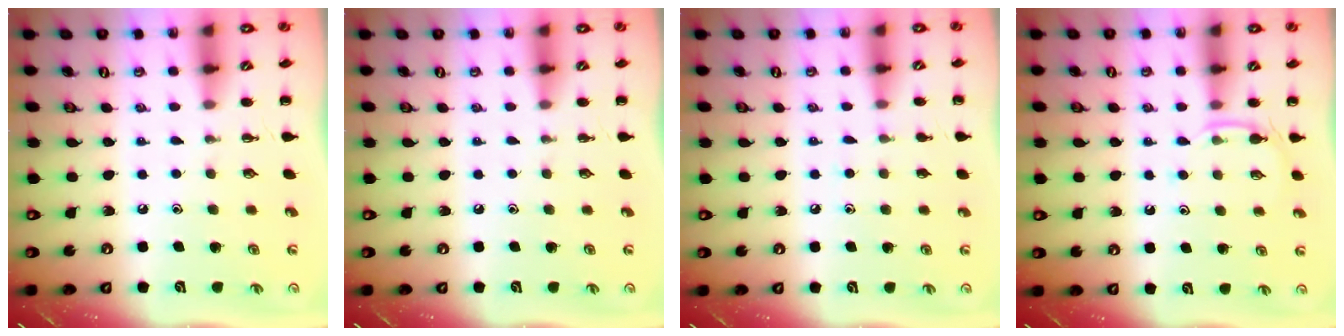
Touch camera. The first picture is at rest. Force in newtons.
{"total": 0.0}
{"total": 5.5, "press": 5.2, "slide": 1.8}
{"total": 4.6, "press": 4.4, "slide": 1.4}